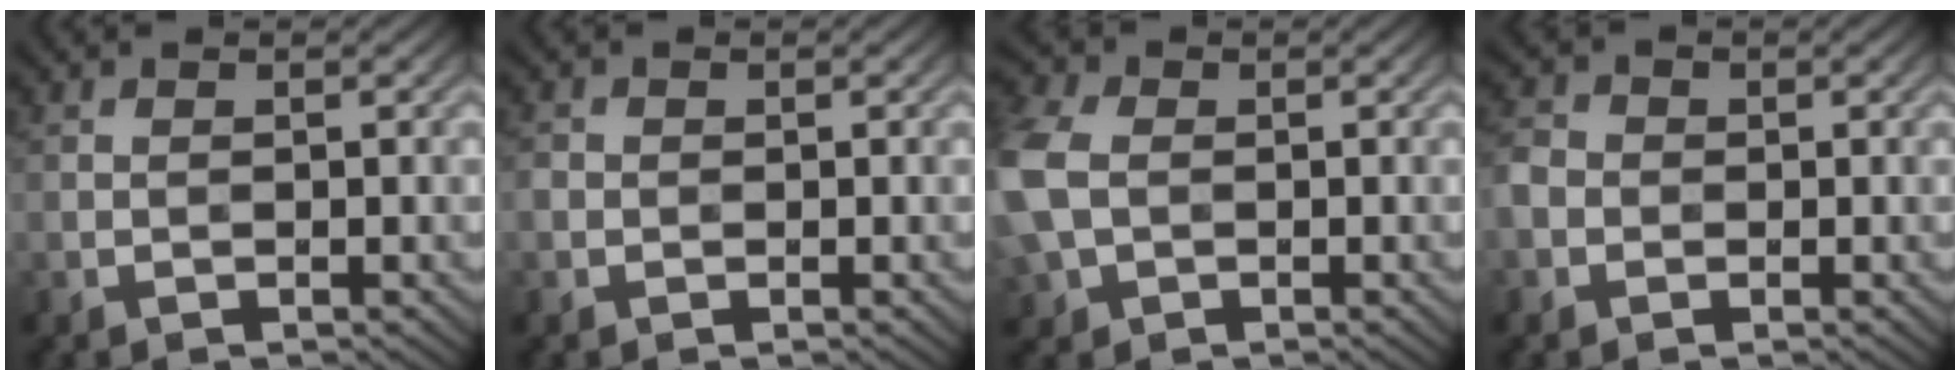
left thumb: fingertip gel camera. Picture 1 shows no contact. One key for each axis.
{"total": 0.9, "fx": -0.1, "fy": 0.8, "fz": 0.2, "tx": -0.003, "ty": -0.003, "tz": -0.007}
{"total": 9.9, "fx": -0.5, "fy": 7.2, "fz": 6.8, "tx": -0.220, "ty": -0.007, "tz": -0.015}
{"total": 2.5, "fx": -0.6, "fy": 2.2, "fz": 0.9, "tx": -0.024, "ty": 0.001, "tz": -0.019}